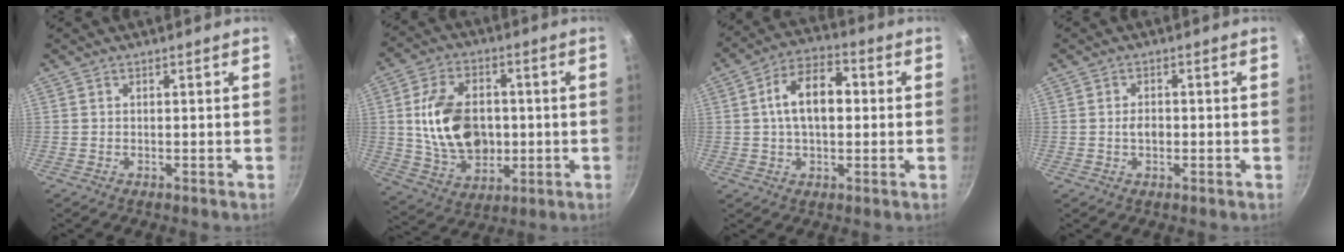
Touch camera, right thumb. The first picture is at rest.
{"total": 16.1, "force": [0.6, 11.1, 11.6], "torque": [-0.178, 0.000, 0.020]}
{"total": 11.4, "force": [1.2, 6.7, 9.2], "torque": [-0.150, 0.025, 0.014]}
{"total": 2.3, "force": [-0.3, 1.5, 1.7], "torque": [-0.024, 0.005, -0.007]}